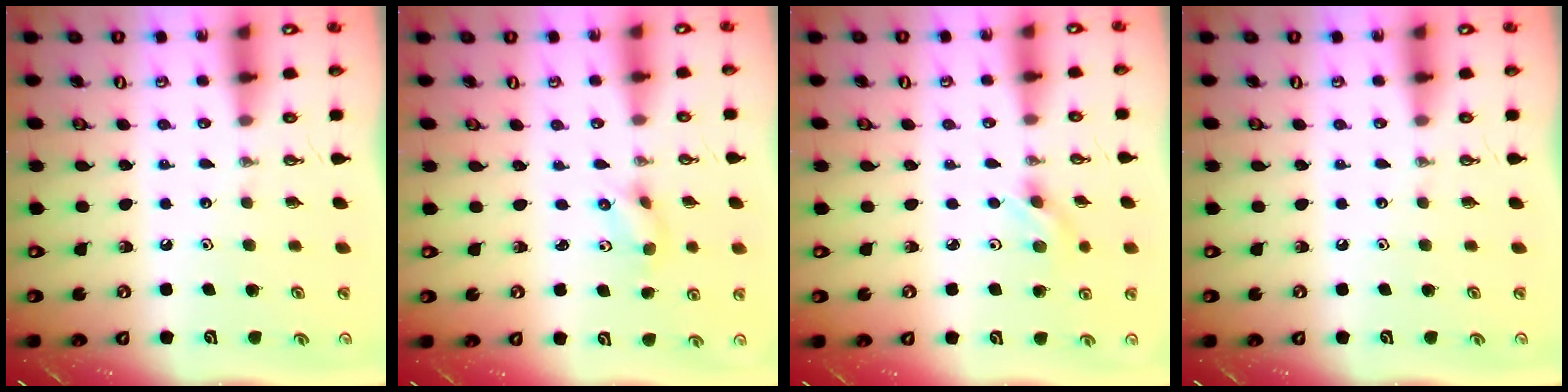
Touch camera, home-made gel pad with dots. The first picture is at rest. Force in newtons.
{"total": 2.0, "press": 1.8, "slide": 0.9}
{"total": 2.8, "press": 2.4, "slide": 1.4}
{"total": 0.0}